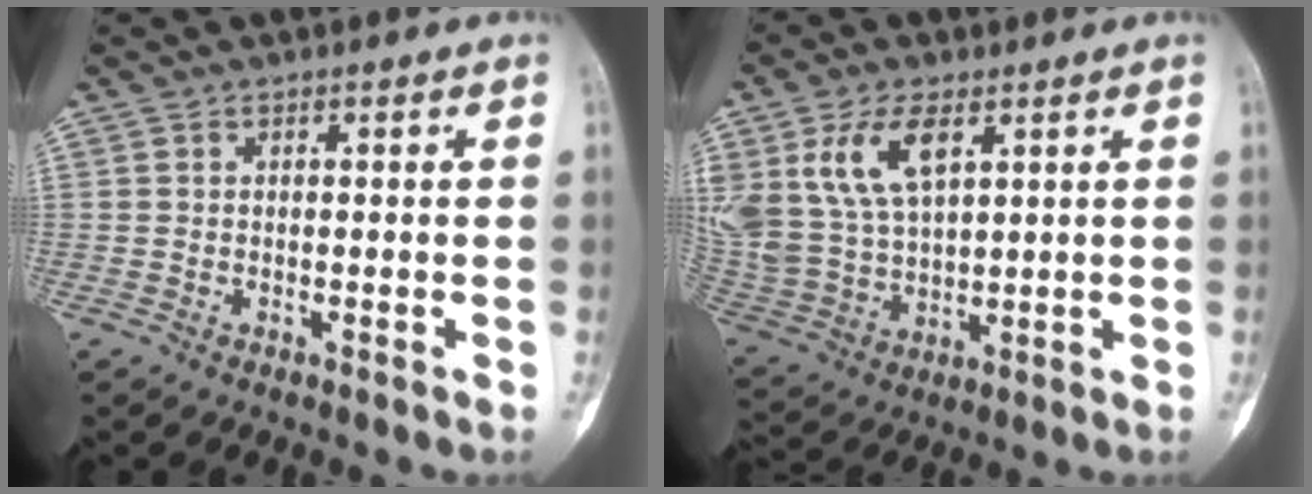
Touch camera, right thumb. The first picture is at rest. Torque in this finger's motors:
{"motor_torque": [0.24, 0.38, 1.05, 0.97, 0.16]}